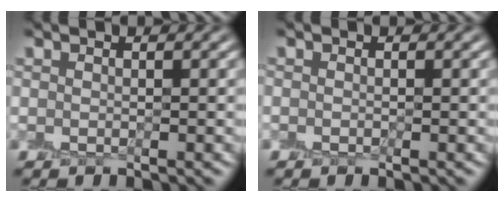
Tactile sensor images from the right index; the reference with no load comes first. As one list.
[{"total": 0.0}]